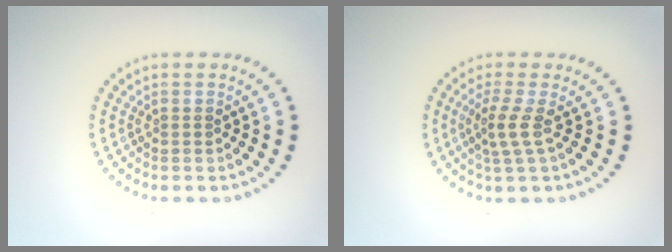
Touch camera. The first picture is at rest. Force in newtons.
{"total": 2.1, "press": 1.5, "slide": 1.6}